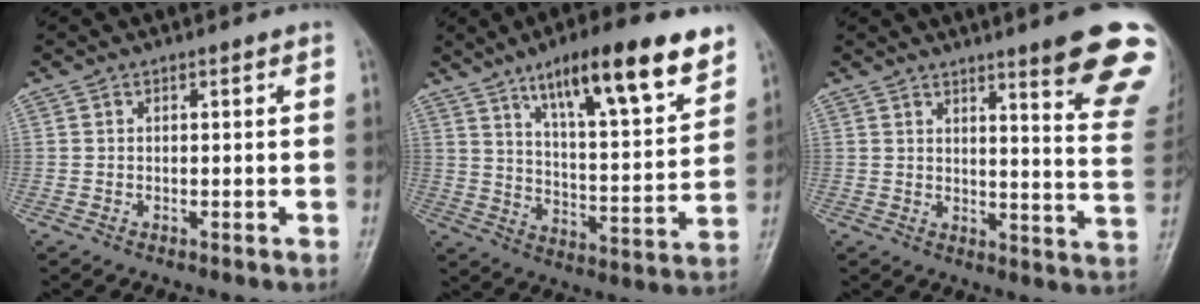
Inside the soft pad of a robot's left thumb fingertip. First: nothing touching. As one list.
[{"total": 19.3, "force": [12.1, 4.6, 14.3], "torque": [-0.190, -0.051, 0.195]}, {"total": 16.3, "force": [10.8, 1.5, 12.1], "torque": [-0.122, -0.067, 0.125]}]